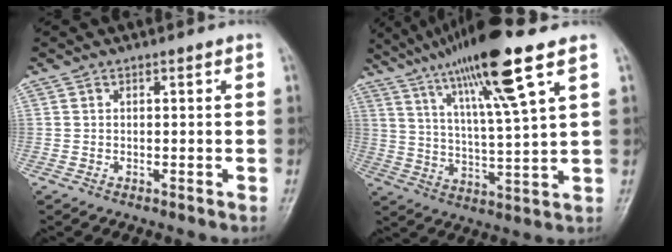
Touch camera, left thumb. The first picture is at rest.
{"total": 17.7, "force": [10.5, 1.1, 14.2], "torque": [-0.244, -0.031, 0.182]}